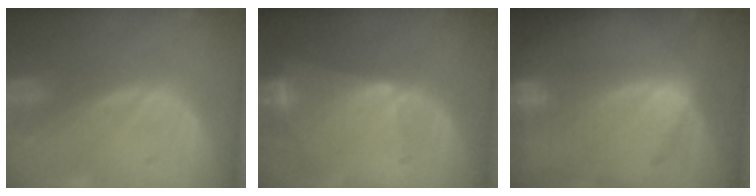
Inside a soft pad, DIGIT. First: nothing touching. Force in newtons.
{"total": 6.9, "press": 6.1, "slide": 3.1}
{"total": 7.8, "press": 7.4, "slide": 2.5}